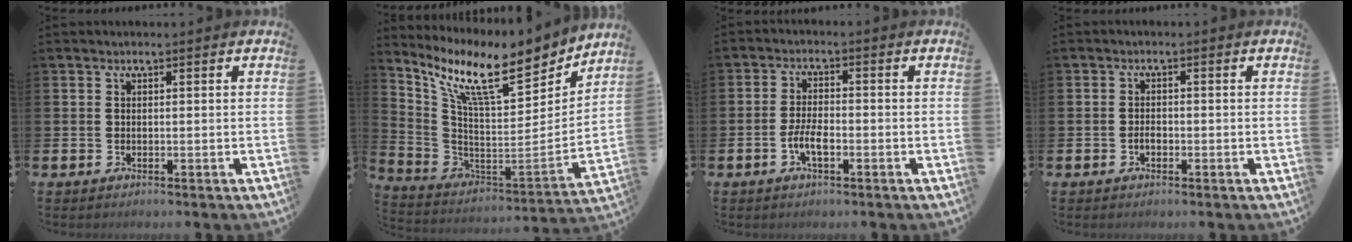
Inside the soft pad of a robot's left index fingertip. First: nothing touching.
{"total": 12.4, "force": [9.6, 2.9, 7.3], "torque": [-0.164, -0.062, 0.161]}
{"total": 3.6, "force": [-1.3, 1.4, 3.0], "torque": [-0.065, 0.006, -0.025]}
{"total": 1.5, "force": [-0.6, 0.9, 1.0], "torque": [-0.017, 0.001, -0.012]}